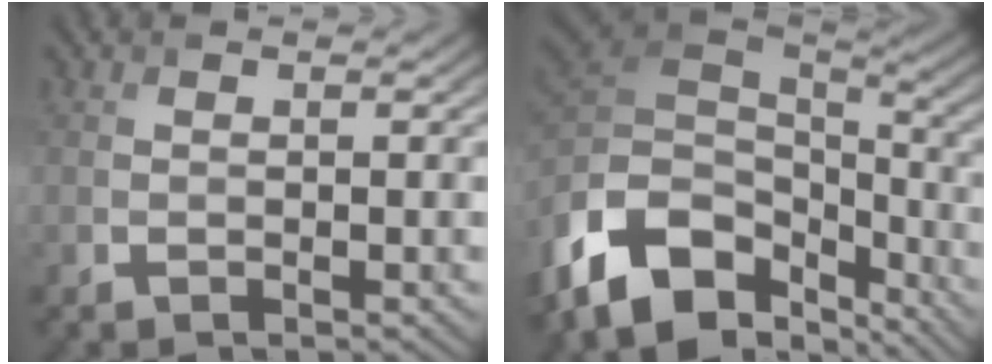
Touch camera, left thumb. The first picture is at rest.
{"total": 14.1, "force": [-6.4, 8.6, 9.1], "torque": [-0.231, -0.029, -0.098]}